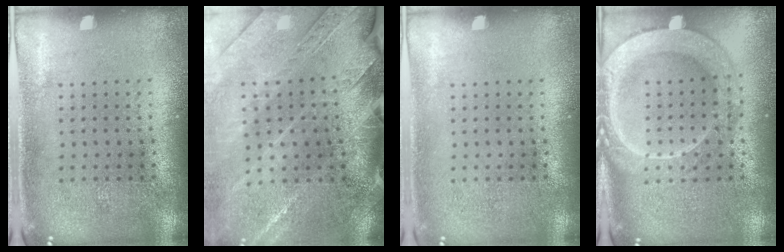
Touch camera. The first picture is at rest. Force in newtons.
{"total": 2.8, "press": 2.8, "slide": 0.7}
{"total": 0.0}
{"total": 2.2, "press": 2.2, "slide": 0.3}